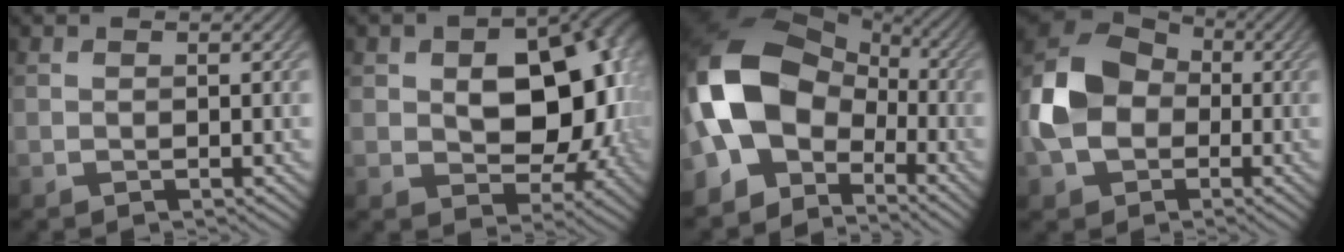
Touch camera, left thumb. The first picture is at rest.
{"total": 15.7, "force": [0.9, 10.3, 11.8], "torque": [-0.137, -0.003, 0.030]}
{"total": 14.3, "force": [-2.8, 10.0, 9.9], "torque": [-0.216, 0.010, -0.076]}
{"total": 11.2, "force": [-1.5, 8.5, 7.2], "torque": [-0.176, 0.005, -0.046]}